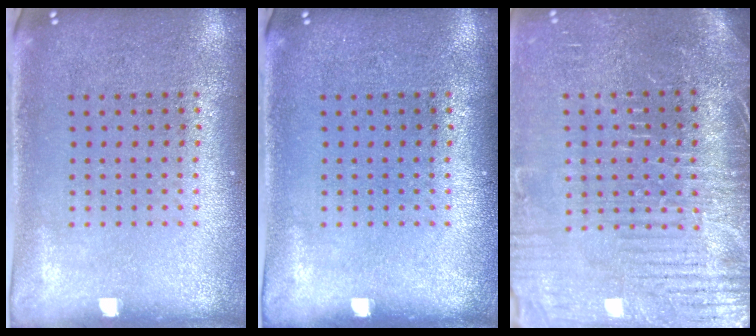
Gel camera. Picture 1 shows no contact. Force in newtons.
{"total": 0.0}
{"total": 4.1, "press": 3.8, "slide": 1.4}